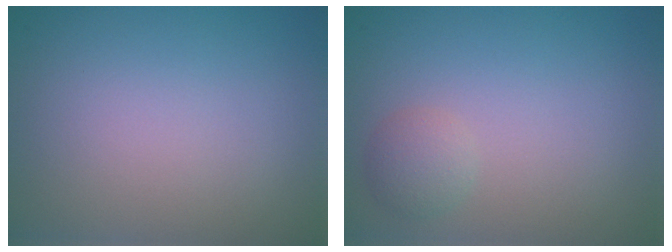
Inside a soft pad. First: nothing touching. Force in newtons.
{"total": 1.6, "press": 1.6, "slide": 0.1}